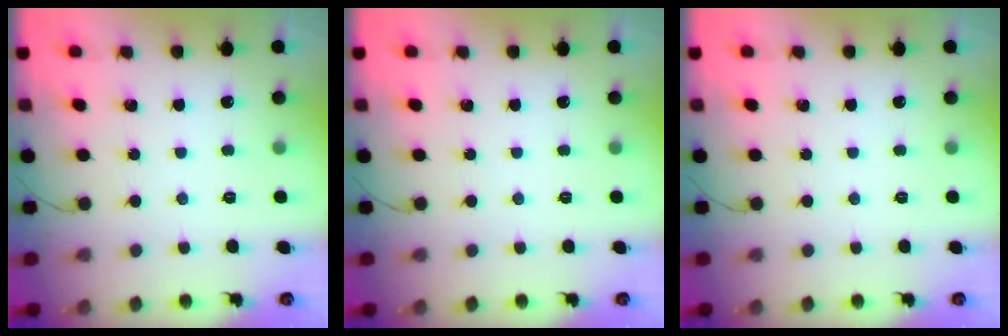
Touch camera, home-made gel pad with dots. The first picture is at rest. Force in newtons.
{"total": 0.0}
{"total": 0.0}